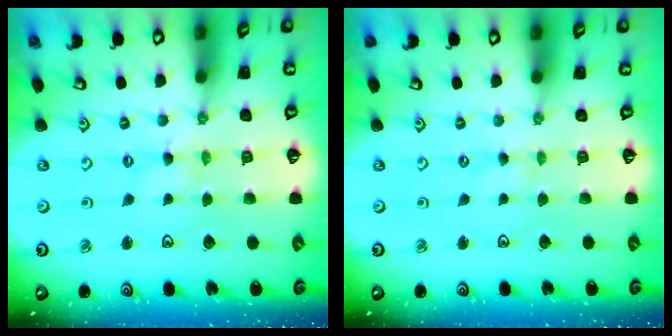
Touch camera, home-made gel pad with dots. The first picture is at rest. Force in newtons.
{"total": 0.0}